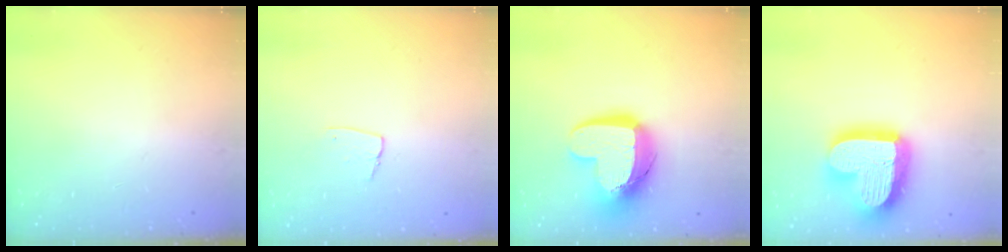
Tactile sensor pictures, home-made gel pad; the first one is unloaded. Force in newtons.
{"total": 4.9, "press": 4.8, "slide": 0.3}
{"total": 14.6, "press": 14.6, "slide": 1.4}
{"total": 22.4, "press": 22.4, "slide": 1.9}